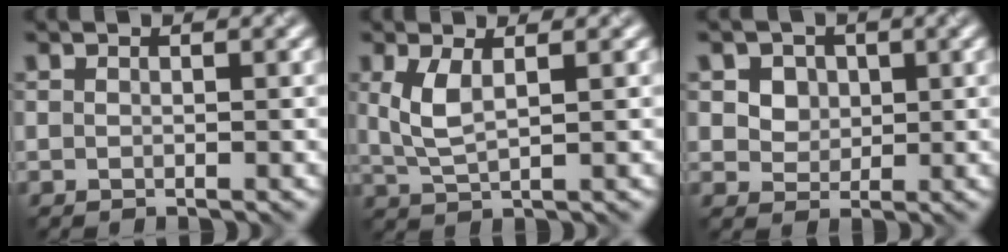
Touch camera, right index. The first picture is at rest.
{"total": 2.9, "force": [0.9, 1.1, 2.6], "torque": [-0.063, -0.002, 0.021]}
{"total": 4.1, "force": [1.7, 3.2, 2.0], "torque": [-0.040, 0.009, 0.027]}